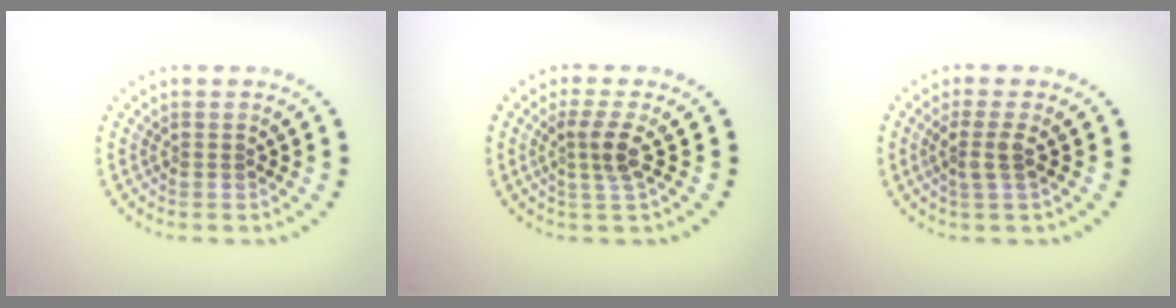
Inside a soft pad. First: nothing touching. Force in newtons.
{"total": 2.4, "press": 1.8, "slide": 1.6}
{"total": 1.9, "press": 1.5, "slide": 1.1}